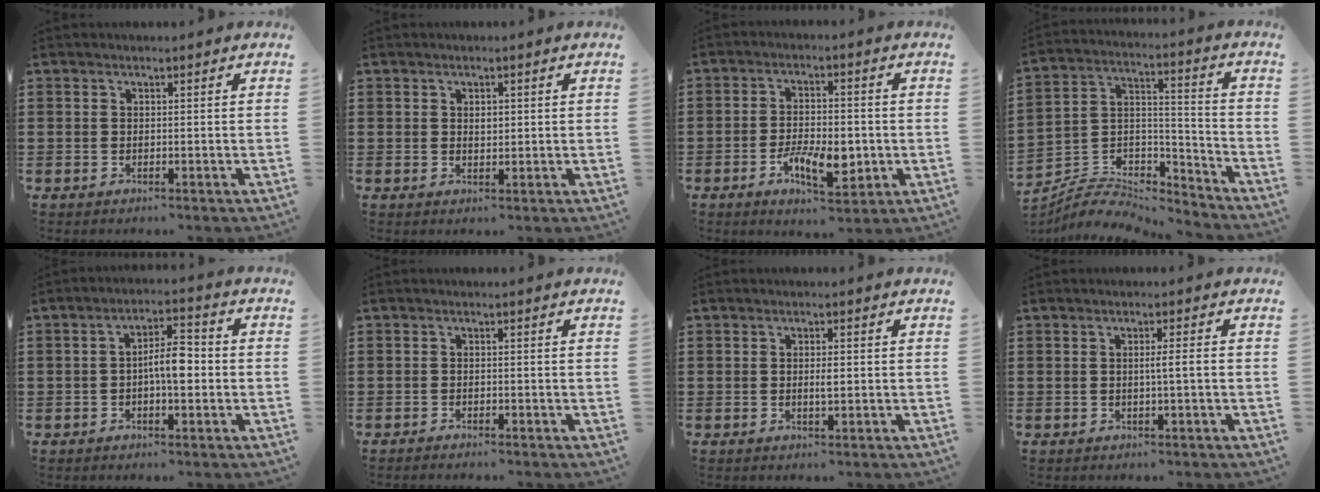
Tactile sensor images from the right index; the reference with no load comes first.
{"total": 1.5, "force": [0.4, 0.9, 1.1], "torque": [-0.015, 0.004, 0.004]}
{"total": 7.4, "force": [-2.5, 3.3, 6.1], "torque": [-0.118, 0.004, -0.045]}
{"total": 6.4, "force": [-6.0, 2.0, 1.3], "torque": [-0.030, 0.008, -0.119]}
{"total": 5.6, "force": [-0.7, 2.0, 5.2], "torque": [-0.092, 0.011, -0.015]}
{"total": 0.8, "force": [-0.8, 0.1, 0.0], "torque": [-0.002, 0.000, -0.016]}
{"total": 1.9, "force": [-0.1, 0.5, 1.8], "torque": [-0.034, 0.000, -0.002]}
{"total": 2.2, "force": [-0.1, -0.1, 2.2], "torque": [-0.038, -0.005, -0.005]}